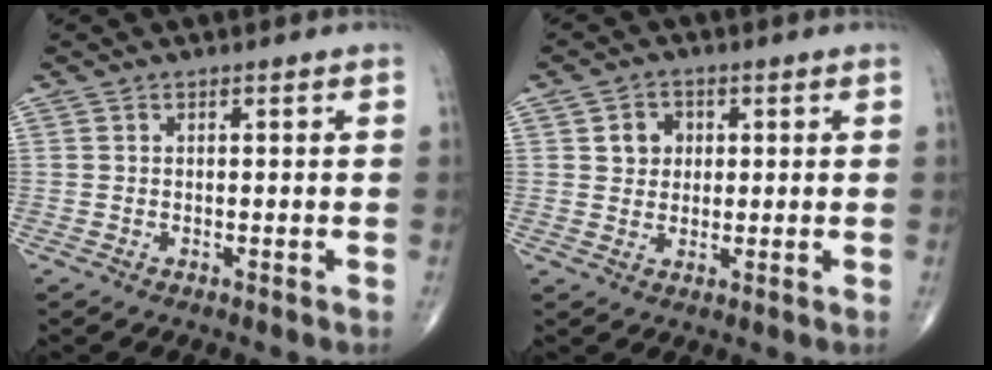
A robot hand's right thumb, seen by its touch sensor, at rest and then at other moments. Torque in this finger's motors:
{"motor_torque": [-0.28, 0.28, -0.06, -0.07, 0.03]}